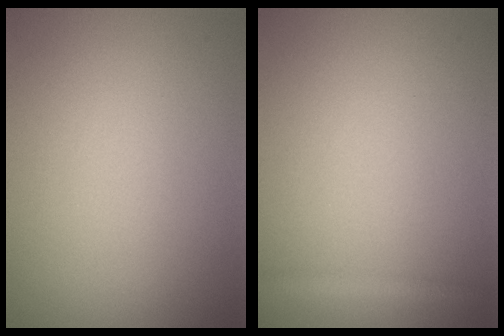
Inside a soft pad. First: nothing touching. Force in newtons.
{"total": 1.3, "press": 1.3, "slide": 0.1}